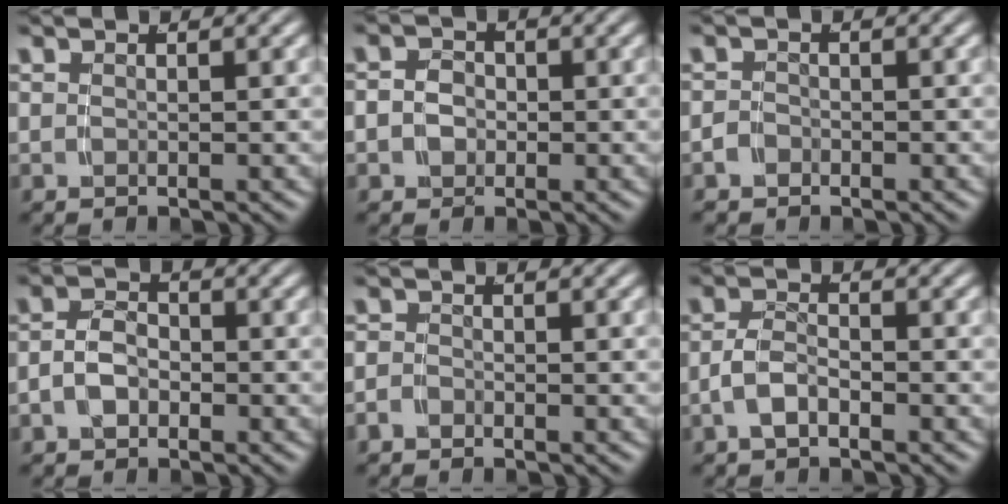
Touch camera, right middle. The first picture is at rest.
{"total": 3.3, "force": [-0.5, 3.1, 1.3], "torque": [-0.037, -0.017, -0.006]}
{"total": 1.3, "force": [-1.2, 0.5, 0.0], "torque": [-0.003, -0.012, -0.016]}
{"total": 3.4, "force": [-1.2, 2.5, 2.0], "torque": [-0.047, -0.009, -0.019]}
{"total": 1.3, "force": [-1.1, 0.6, 0.1], "torque": [-0.006, -0.010, -0.019]}
{"total": 2.5, "force": [-1.5, 1.2, 1.6], "torque": [-0.036, -0.007, -0.024]}